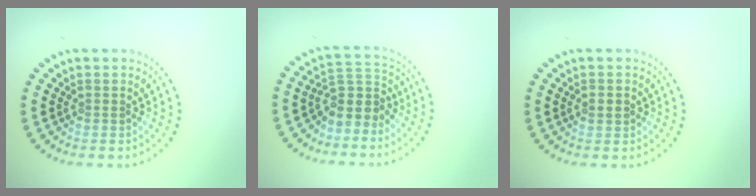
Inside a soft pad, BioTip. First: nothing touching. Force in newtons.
{"total": 3.3, "press": 2.5, "slide": 2.1}
{"total": 1.5, "press": 1.5, "slide": 0.0}